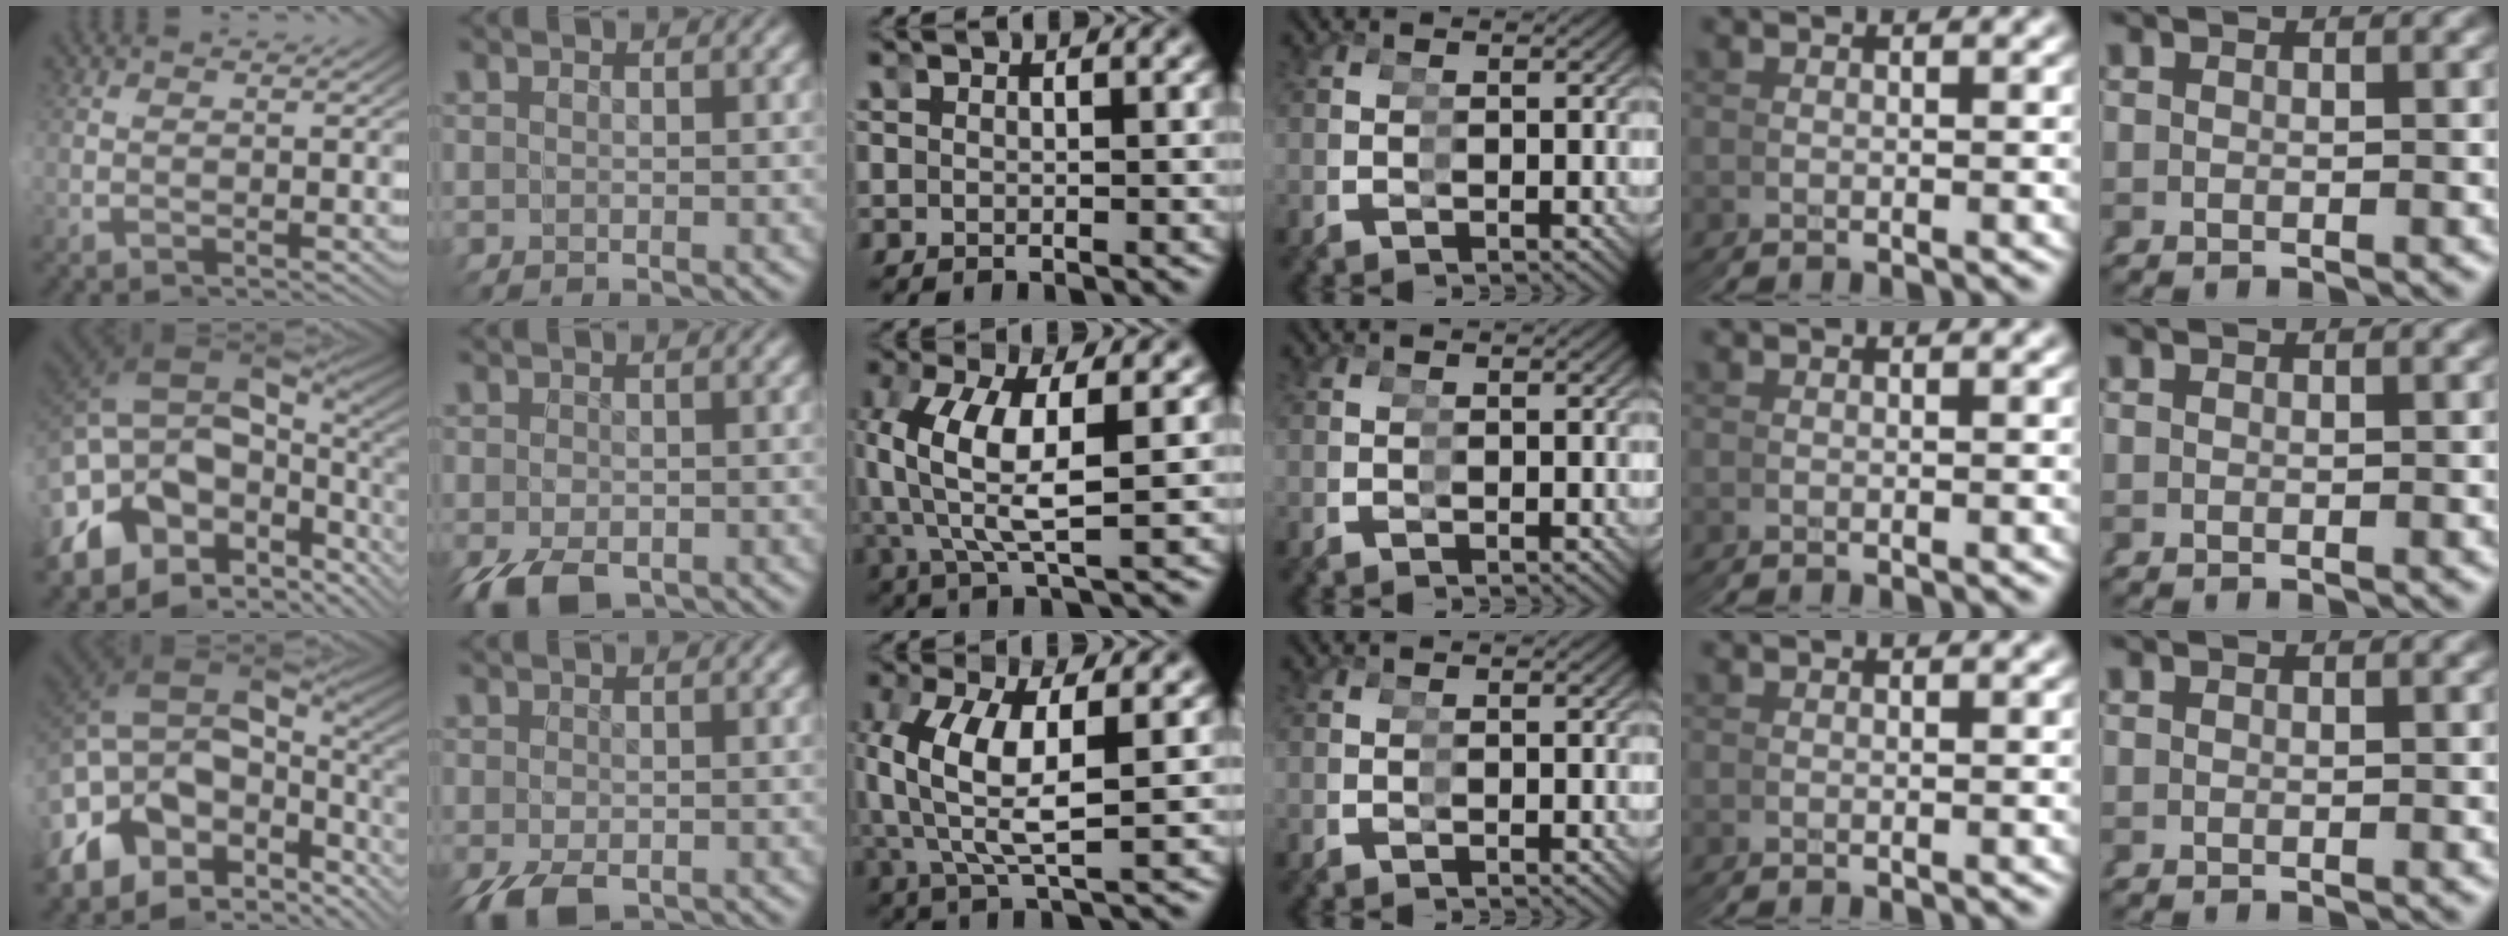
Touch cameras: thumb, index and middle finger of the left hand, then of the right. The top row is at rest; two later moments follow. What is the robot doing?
{"motion": "grasp_and_lifting", "object": "pipette"}